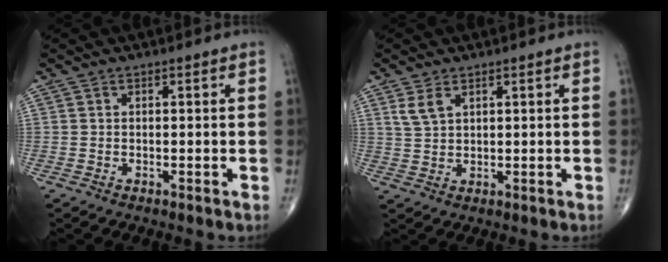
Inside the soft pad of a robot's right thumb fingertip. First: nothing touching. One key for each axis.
{"total": 3.2, "fx": 1.8, "fy": 1.7, "fz": 2.0, "tx": -0.041, "ty": -0.003, "tz": 0.045}